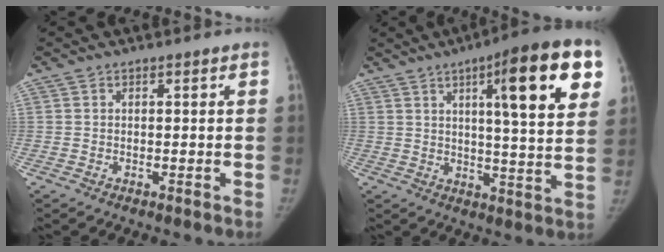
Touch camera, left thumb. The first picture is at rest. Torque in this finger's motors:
{"motor_torque": [0.68, 0.17, 1.90, -0.73, 0.42]}